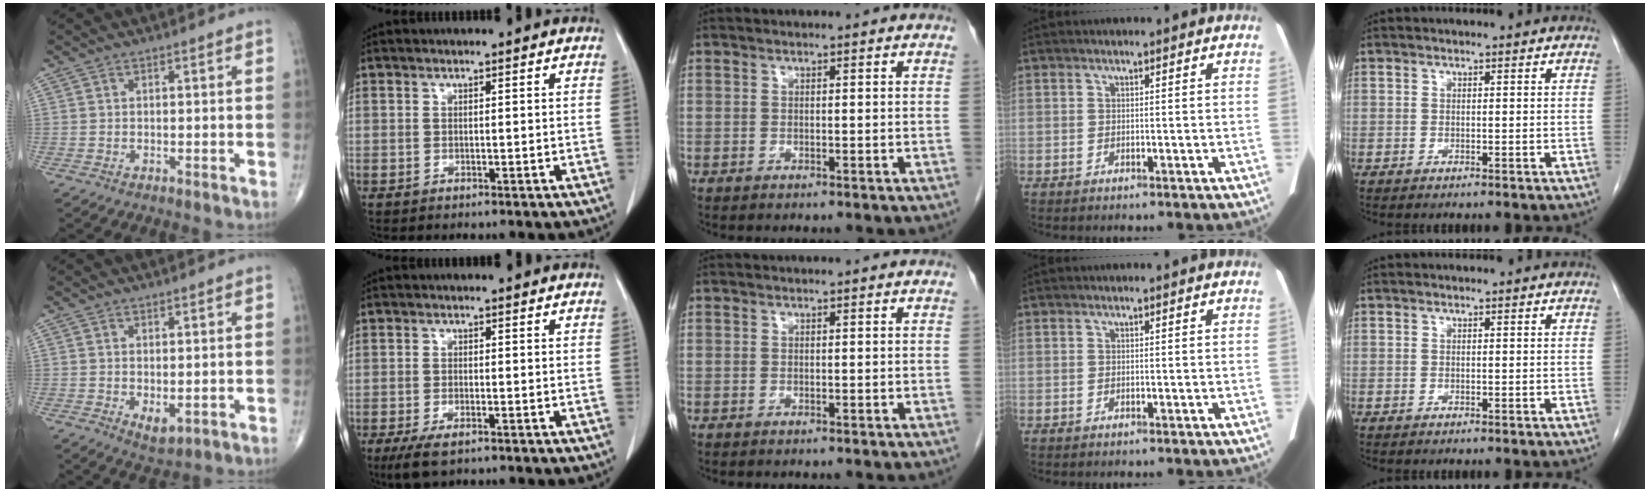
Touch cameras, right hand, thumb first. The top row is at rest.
{"thumb": {"total": 3.4, "force": [-0.4, 1.8, 2.9], "torque": [-0.037, -0.009, 0.003]}, "index": {"total": 4.3, "force": [-2.7, 1.2, 3.1], "torque": [-0.063, -0.009, -0.041]}}